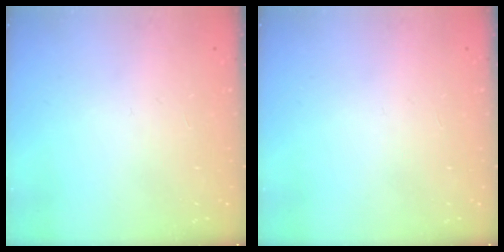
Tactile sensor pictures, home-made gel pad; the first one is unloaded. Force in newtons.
{"total": 0.0}